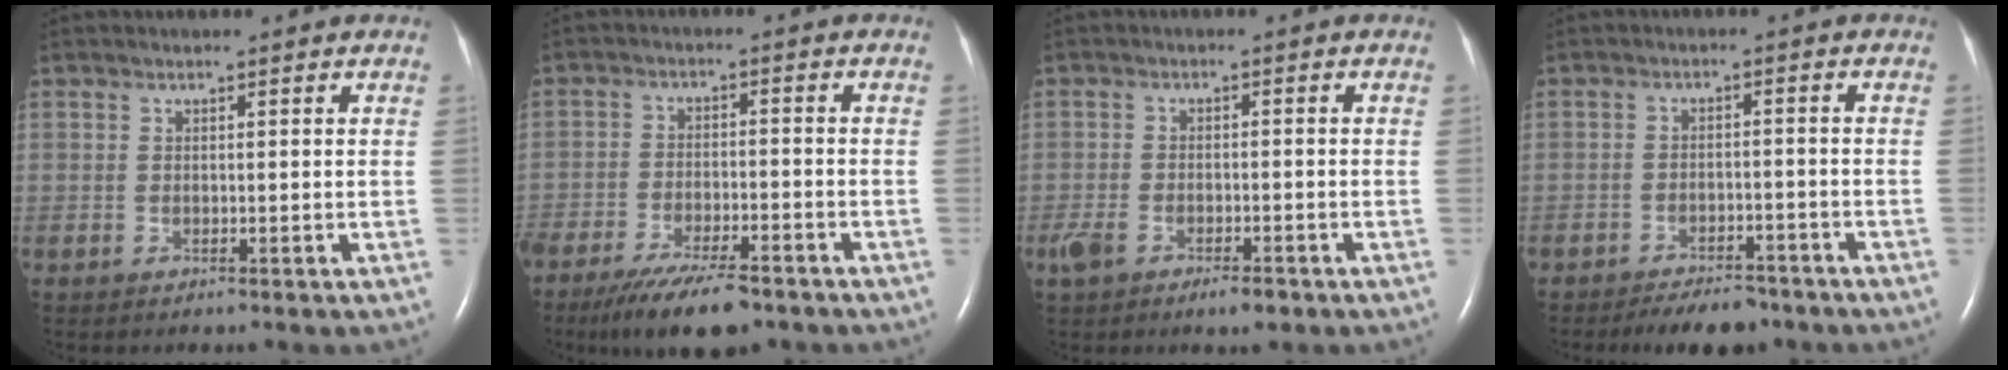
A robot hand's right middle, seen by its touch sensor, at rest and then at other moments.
{"total": 10.7, "force": [-8.1, 2.8, 6.5], "torque": [-0.109, -0.019, -0.131]}
{"total": 5.5, "force": [-3.4, 2.1, 3.8], "torque": [-0.072, -0.006, -0.054]}
{"total": 6.4, "force": [-5.4, 2.5, 2.3], "torque": [-0.033, -0.002, -0.081]}